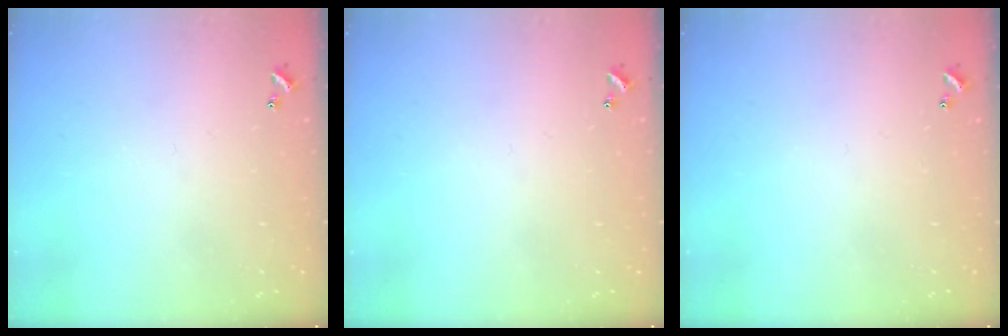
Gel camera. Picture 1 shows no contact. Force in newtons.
{"total": 0.0}
{"total": 0.0}